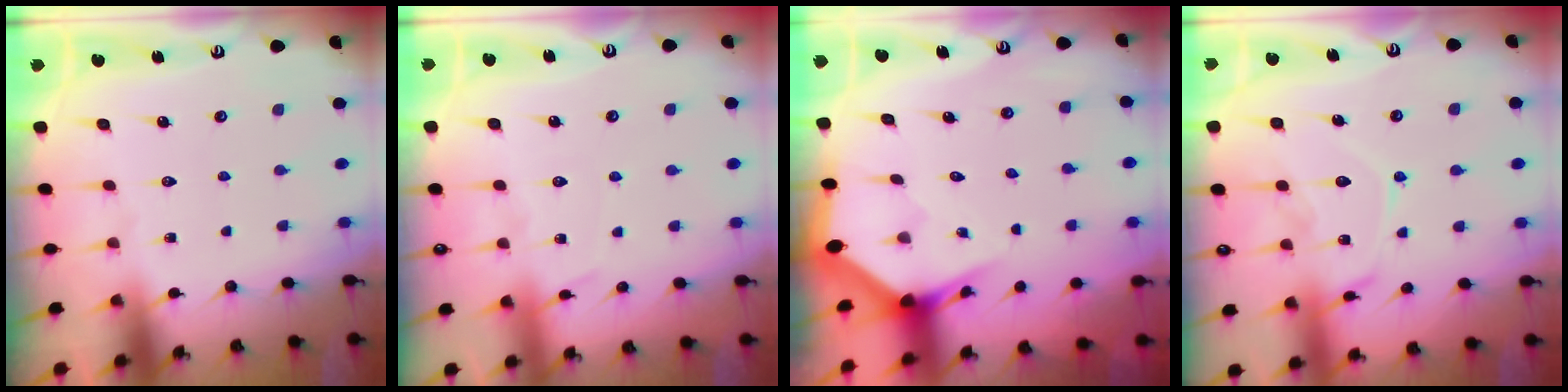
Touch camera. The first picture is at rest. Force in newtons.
{"total": 5.5, "press": 5.5, "slide": 0.6}
{"total": 3.4, "press": 3.3, "slide": 0.3}
{"total": 14.0, "press": 13.9, "slide": 1.2}